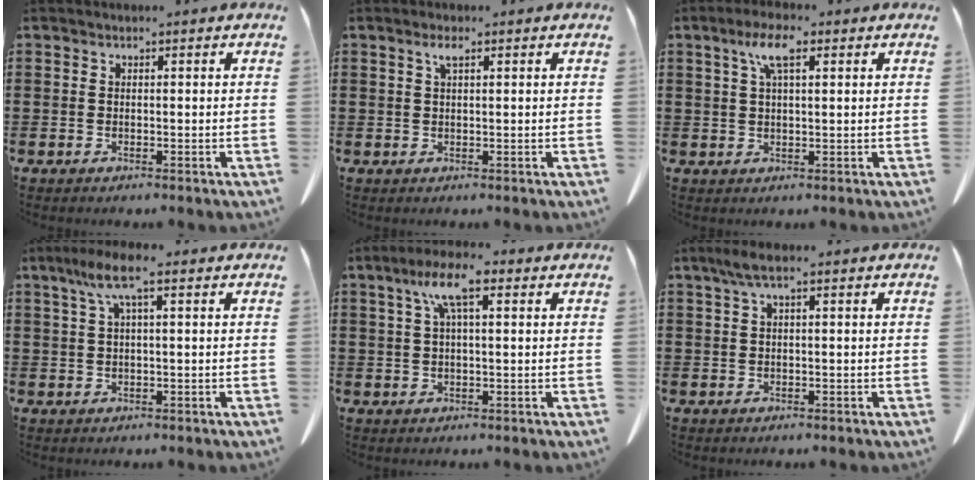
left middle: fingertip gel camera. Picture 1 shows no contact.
{"total": 1.8, "force": [0.8, 0.4, 1.5], "torque": [-0.032, 0.006, 0.013]}
{"total": 5.2, "force": [2.4, 1.6, 4.4], "torque": [-0.094, 0.012, 0.039]}
{"total": 5.7, "force": [2.2, 0.9, 5.2], "torque": [-0.112, 0.004, 0.035]}
{"total": 7.5, "force": [3.2, 1.9, 6.5], "torque": [-0.132, 0.016, 0.053]}
{"total": 2.2, "force": [0.4, 0.3, 2.1], "torque": [-0.048, 0.000, 0.005]}